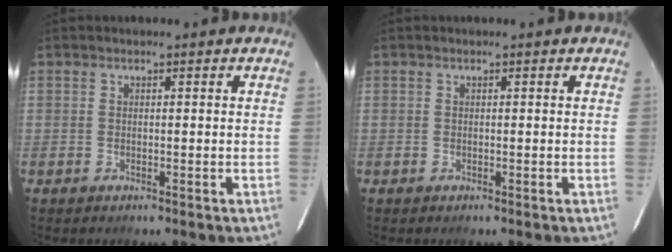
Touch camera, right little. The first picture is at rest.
{"total": 0.0}